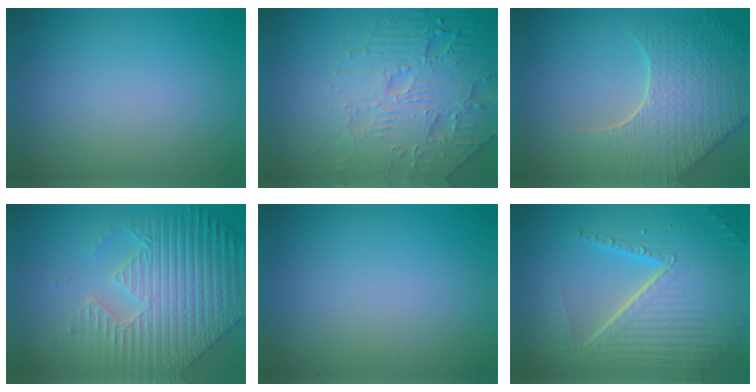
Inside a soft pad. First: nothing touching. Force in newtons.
{"total": 7.0, "press": 5.7, "slide": 4.1}
{"total": 8.9, "press": 6.4, "slide": 6.2}
{"total": 8.1, "press": 6.4, "slide": 5.0}
{"total": 0.0}
{"total": 10.2, "press": 6.5, "slide": 7.9}